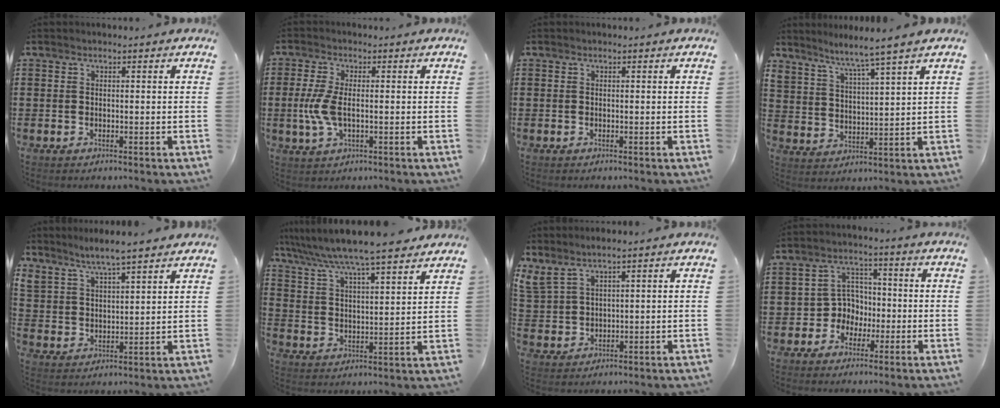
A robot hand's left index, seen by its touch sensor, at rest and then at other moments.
{"total": 5.4, "force": [-0.5, 2.2, 4.9], "torque": [-0.123, -0.010, -0.017]}
{"total": 0.0}
{"total": 4.4, "force": [4.0, -1.3, 1.4], "torque": [-0.046, -0.032, 0.063]}
{"total": 4.3, "force": [4.2, -0.2, 0.6], "torque": [-0.029, -0.024, 0.073]}
{"total": 6.6, "force": [6.0, -0.5, 2.7], "torque": [-0.078, -0.037, 0.098]}
{"total": 2.9, "force": [2.4, 0.8, 1.5], "torque": [-0.038, 0.001, 0.043]}
{"total": 4.9, "force": [-1.5, 4.5, 1.2], "torque": [-0.040, 0.008, -0.033]}